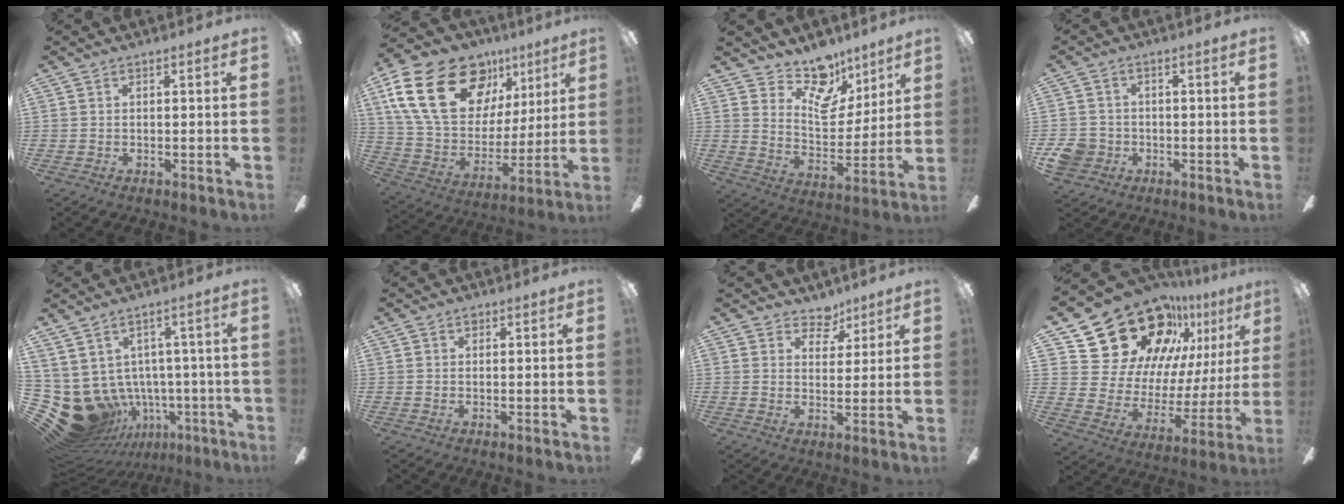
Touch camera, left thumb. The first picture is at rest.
{"total": 26.0, "force": [13.1, 16.3, 15.5], "torque": [-0.291, -0.056, 0.242]}
{"total": 14.1, "force": [10.3, 7.7, 5.8], "torque": [-0.089, -0.073, 0.192]}
{"total": 6.4, "force": [-2.0, 5.7, 2.3], "torque": [-0.059, 0.014, -0.038]}
{"total": 13.5, "force": [-2.5, 11.7, 6.3], "torque": [-0.178, -0.008, -0.010]}
{"total": 1.0, "force": [0.5, 0.7, 0.5], "torque": [-0.003, -0.001, 0.008]}
{"total": 6.0, "force": [4.5, 3.7, 1.4], "torque": [-0.014, -0.026, 0.078]}
{"total": 26.5, "force": [18.8, 15.4, 10.8], "torque": [-0.165, -0.127, 0.360]}